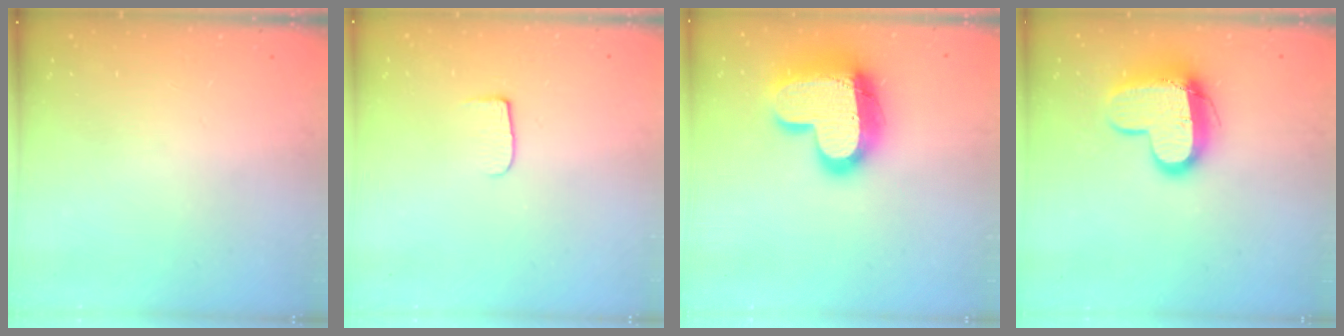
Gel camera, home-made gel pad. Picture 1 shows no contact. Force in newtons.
{"total": 6.5, "press": 6.5, "slide": 0.7}
{"total": 18.9, "press": 18.8, "slide": 1.5}
{"total": 13.1, "press": 13.0, "slide": 1.1}